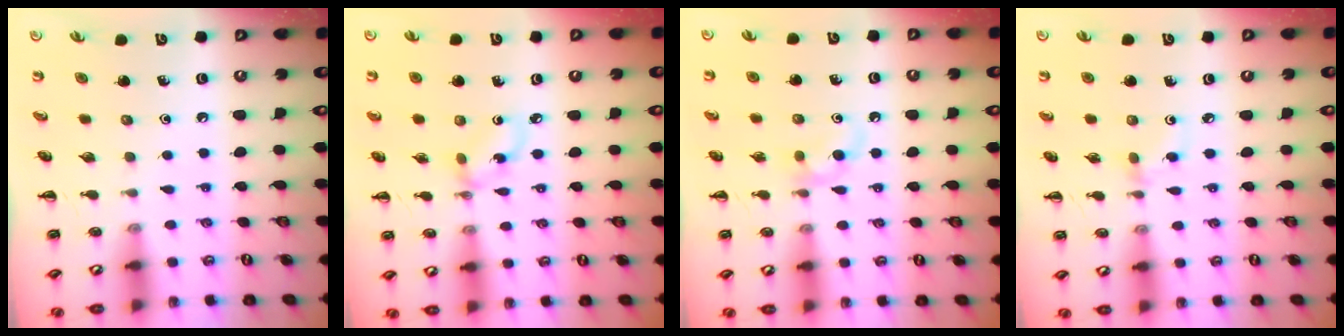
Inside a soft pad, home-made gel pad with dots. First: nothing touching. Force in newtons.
{"total": 3.7, "press": 3.6, "slide": 0.6}
{"total": 5.1, "press": 4.7, "slide": 1.9}
{"total": 2.6, "press": 2.4, "slide": 1.1}